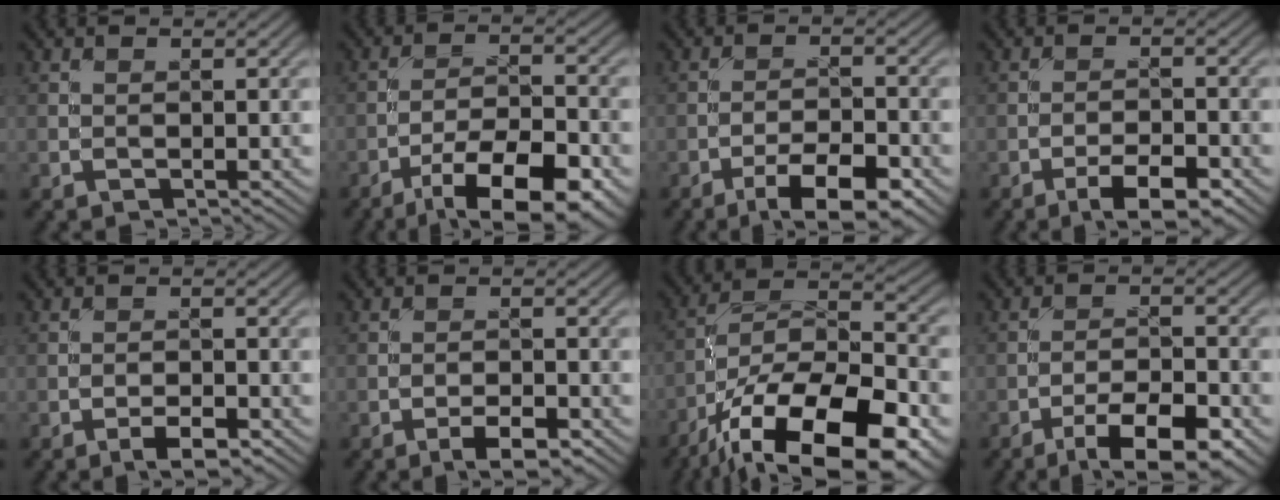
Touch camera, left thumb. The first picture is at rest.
{"total": 13.2, "force": [-8.3, 4.6, 9.2], "torque": [-0.153, -0.018, -0.127]}
{"total": 8.5, "force": [-5.4, 2.7, 6.0], "torque": [-0.094, 0.003, -0.088]}
{"total": 5.7, "force": [-3.6, 1.7, 4.1], "torque": [-0.066, 0.006, -0.058]}
{"total": 3.3, "force": [-2.0, 1.0, 2.4], "torque": [-0.038, 0.003, -0.036]}
{"total": 3.9, "force": [-2.5, 1.2, 2.8], "torque": [-0.045, 0.004, -0.040]}
{"total": 20.2, "force": [-12.7, 7.9, 13.5], "torque": [-0.217, -0.039, -0.196]}
{"total": 9.5, "force": [-6.0, 3.2, 6.7], "torque": [-0.108, 0.000, -0.097]}